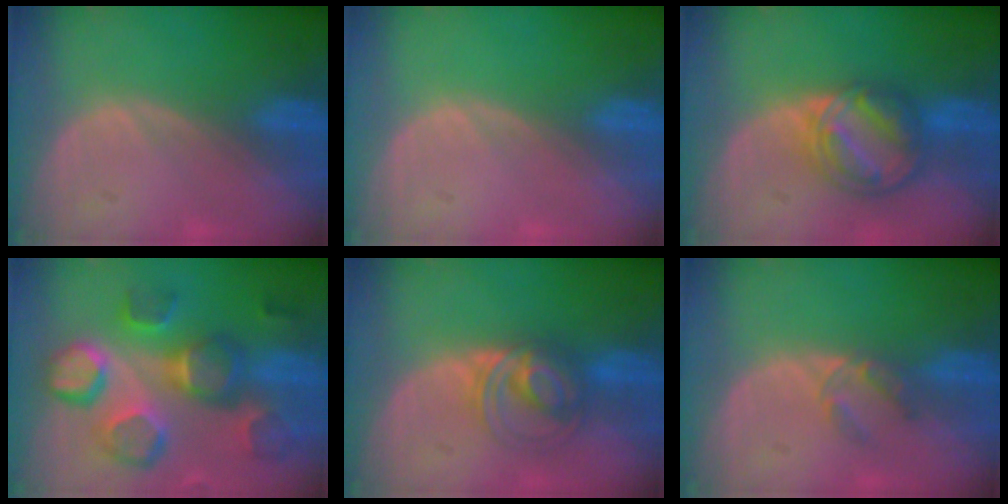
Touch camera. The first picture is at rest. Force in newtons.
{"total": 0.0}
{"total": 8.2, "press": 6.9, "slide": 4.4}
{"total": 11.9, "press": 10.9, "slide": 4.8}
{"total": 5.7, "press": 5.6, "slide": 0.4}
{"total": 2.7, "press": 2.5, "slide": 1.0}